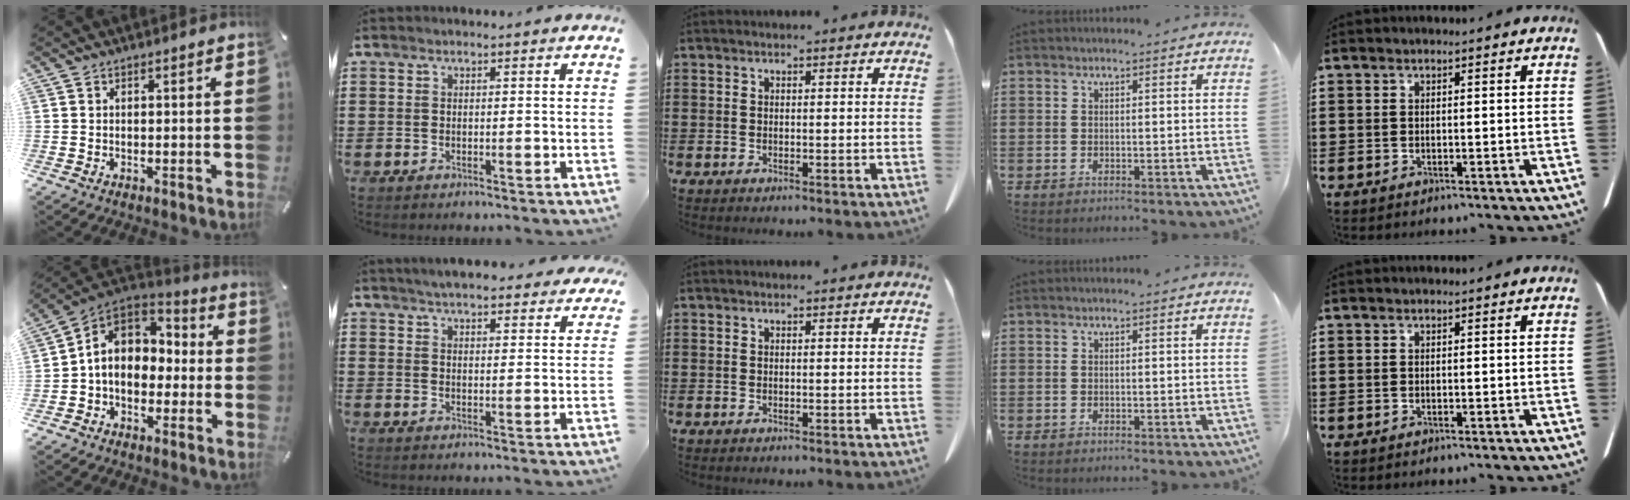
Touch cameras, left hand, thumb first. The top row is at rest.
{"thumb": {"total": 9.7, "force": [-0.9, 8.1, 5.1], "torque": [-0.102, 0.016, -0.013]}, "index": {"total": 4.8, "force": [4.6, 0.4, 1.2], "torque": [-0.038, -0.014, 0.085]}}